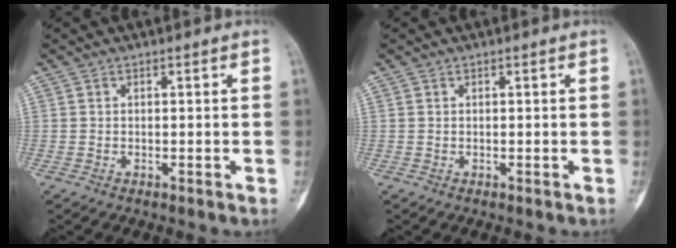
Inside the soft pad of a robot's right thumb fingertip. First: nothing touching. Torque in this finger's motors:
{"motor_torque": [0.64, 0.62, 0.04, -0.04, 0.10]}